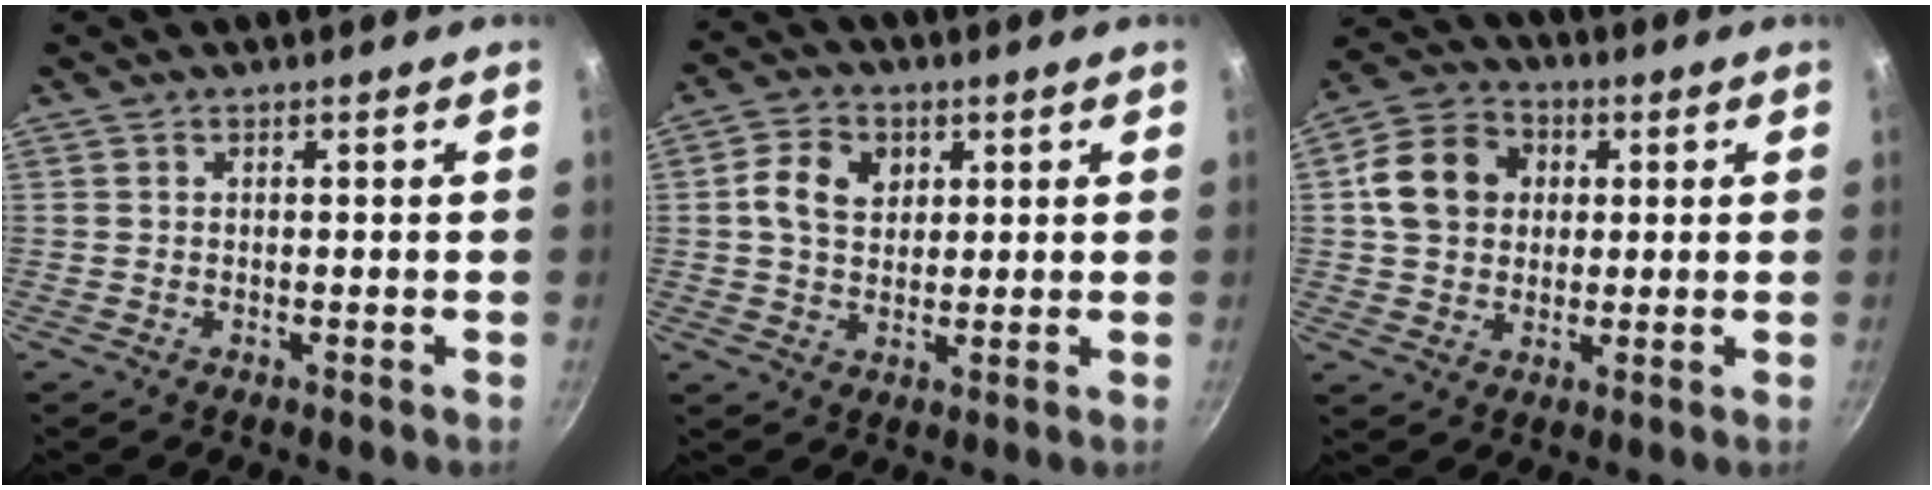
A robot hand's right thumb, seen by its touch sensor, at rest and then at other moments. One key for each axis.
{"total": 7.8, "fx": 1.9, "fy": 6.0, "fz": 4.7, "tx": -0.069, "ty": 0.000, "tz": 0.030}
{"total": 12.3, "fx": 1.8, "fy": 10.3, "fz": 6.5, "tx": -0.096, "ty": 0.012, "tz": 0.023}